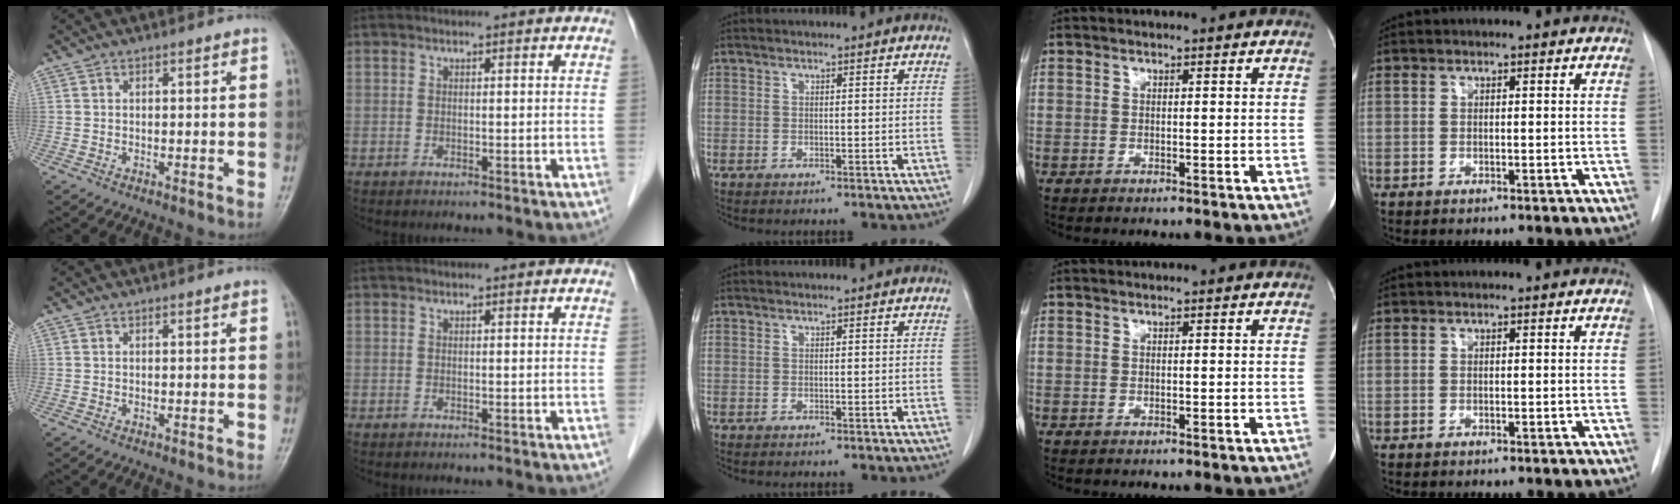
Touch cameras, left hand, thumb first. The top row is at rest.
{}